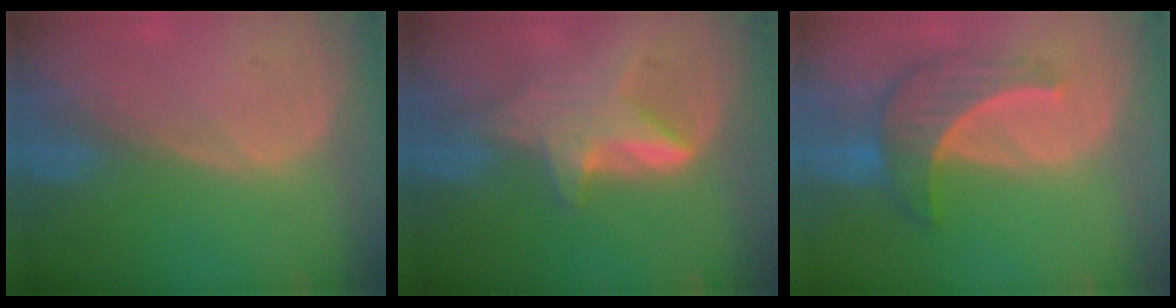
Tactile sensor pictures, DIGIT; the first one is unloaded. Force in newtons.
{"total": 6.0, "press": 5.7, "slide": 1.9}
{"total": 6.9, "press": 6.8, "slide": 1.2}